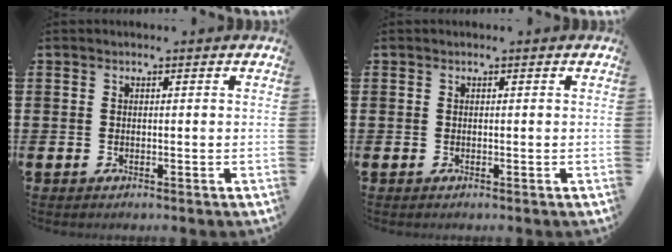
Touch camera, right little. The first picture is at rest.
{"total": 0.0}